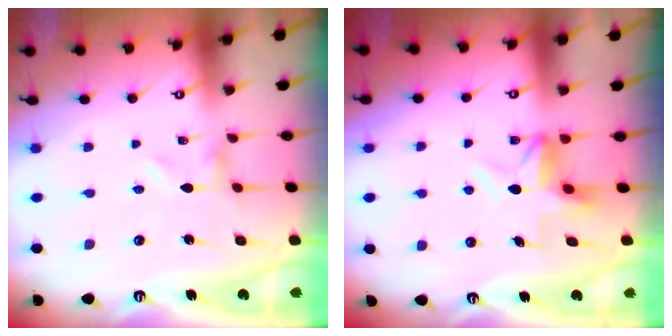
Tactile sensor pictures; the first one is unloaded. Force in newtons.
{"total": 6.3, "press": 6.3, "slide": 0.2}